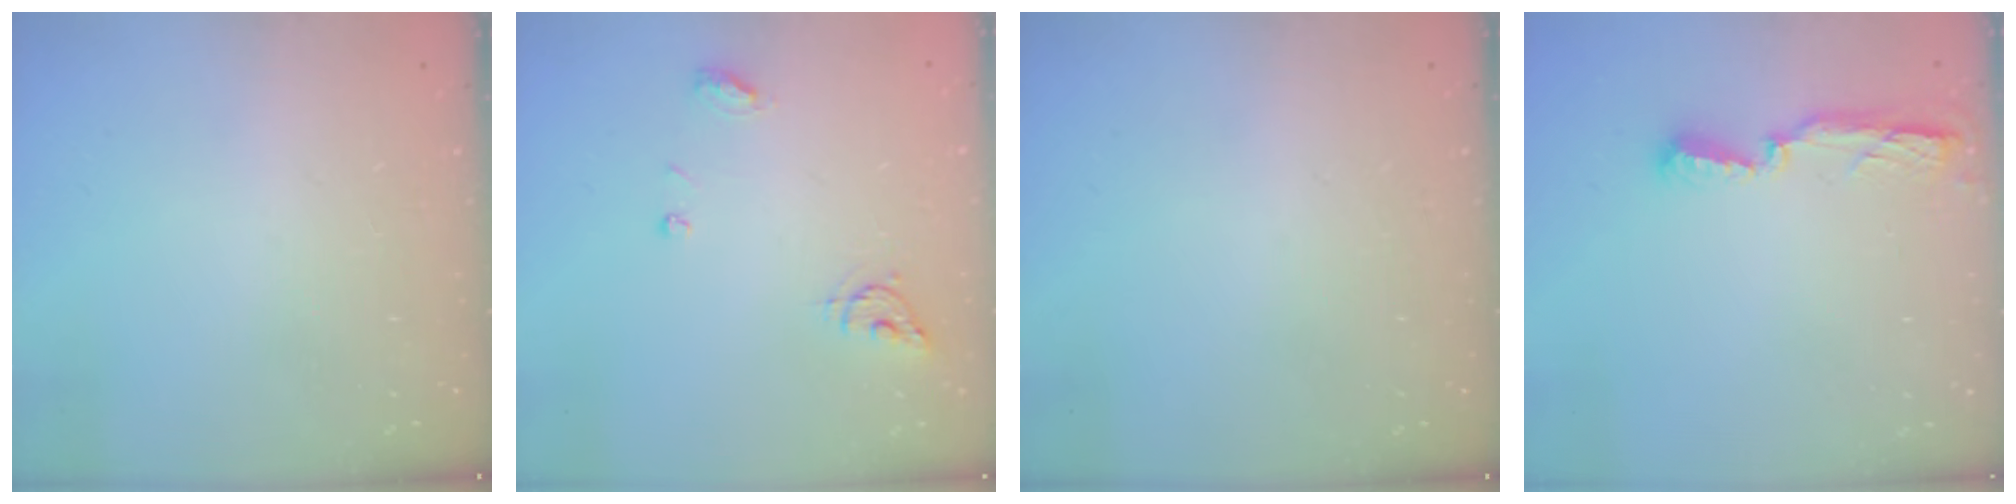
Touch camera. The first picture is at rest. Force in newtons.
{"total": 6.2, "press": 6.2, "slide": 0.5}
{"total": 0.0}
{"total": 9.5, "press": 7.8, "slide": 5.5}